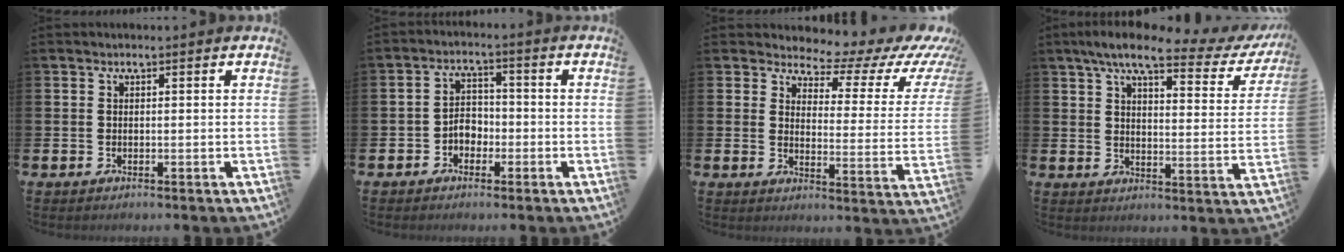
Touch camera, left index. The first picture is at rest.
{"total": 3.2, "force": [-1.7, 2.3, 1.4], "torque": [-0.031, 0.010, -0.037]}
{"total": 4.9, "force": [4.3, 1.9, 1.3], "torque": [-0.028, -0.047, 0.063]}
{"total": 7.8, "force": [6.2, 1.5, 4.5], "torque": [-0.093, -0.031, 0.098]}